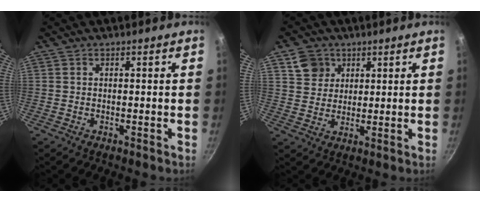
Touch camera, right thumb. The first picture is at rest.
{"total": 6.0, "force": [2.9, 5.0, 1.5], "torque": [0.003, 0.001, 0.055]}